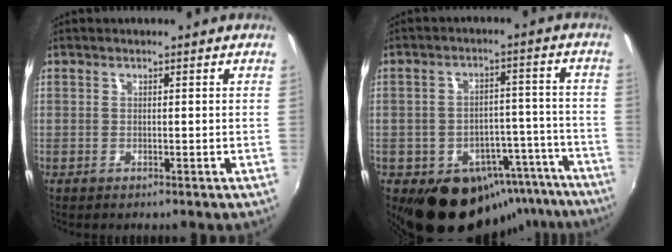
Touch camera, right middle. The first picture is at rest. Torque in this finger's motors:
{"motor_torque": [1.07, -1.07, 0.20, 0.08]}